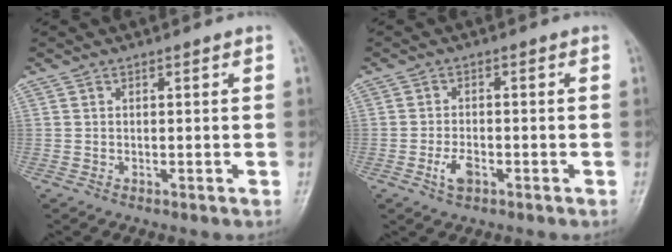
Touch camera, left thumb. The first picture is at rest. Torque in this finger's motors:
{"motor_torque": [-0.10, 0.19, 0.10, 0.04, 0.00]}